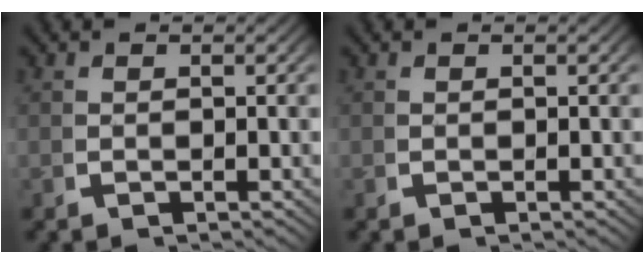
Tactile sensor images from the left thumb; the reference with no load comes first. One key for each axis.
{"total": 0.0}